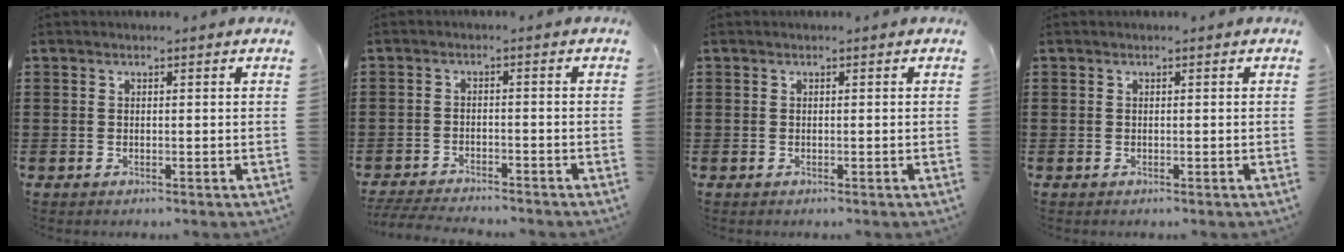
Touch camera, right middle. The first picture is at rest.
{"total": 3.1, "force": [-3.0, -0.2, 0.5], "torque": [-0.019, -0.006, -0.067]}
{"total": 0.0}
{"total": 0.0}